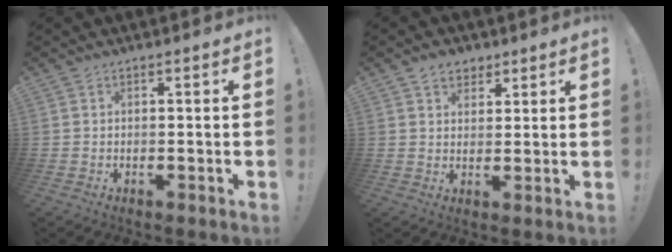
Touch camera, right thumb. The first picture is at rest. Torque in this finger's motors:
{"motor_torque": [0.10, 1.25, 0.49, 0.29, -0.04]}